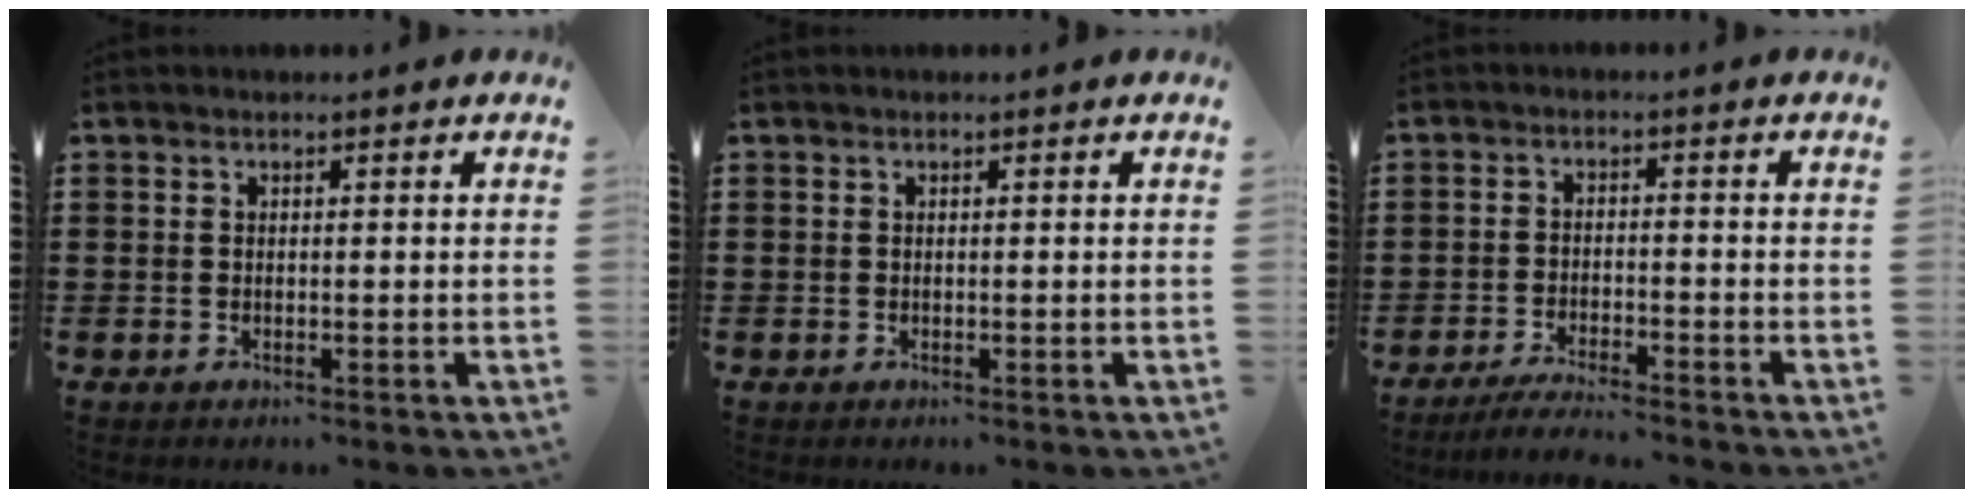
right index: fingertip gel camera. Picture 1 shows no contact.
{"total": 0.0}
{"total": 2.7, "force": [-2.6, 0.0, 0.5], "torque": [-0.011, 0.002, -0.053]}